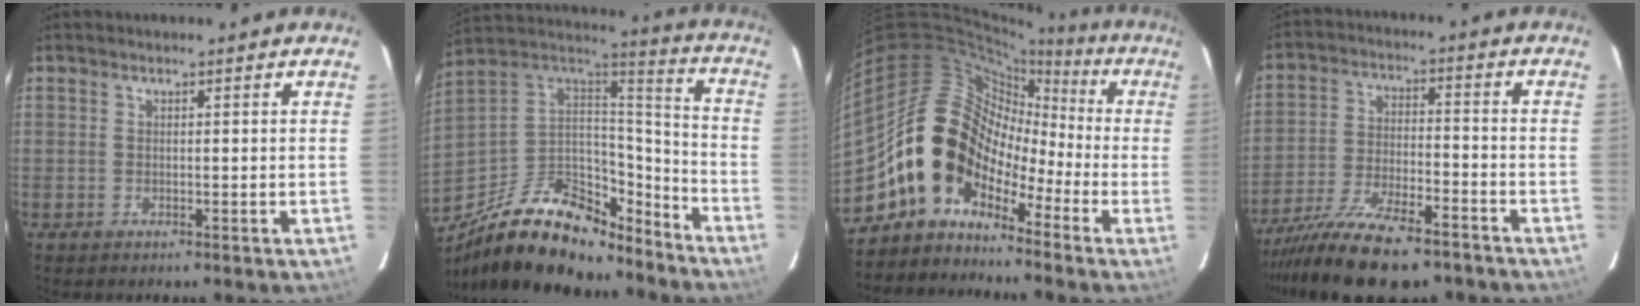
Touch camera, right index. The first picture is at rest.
{"total": 26.3, "force": [-18.0, 12.0, 14.9], "torque": [-0.285, 0.016, -0.279]}
{"total": 12.7, "force": [-6.1, 10.0, 5.0], "torque": [-0.094, 0.040, -0.129]}
{"total": 18.0, "force": [-14.2, 5.4, 9.7], "torque": [-0.195, -0.037, -0.234]}